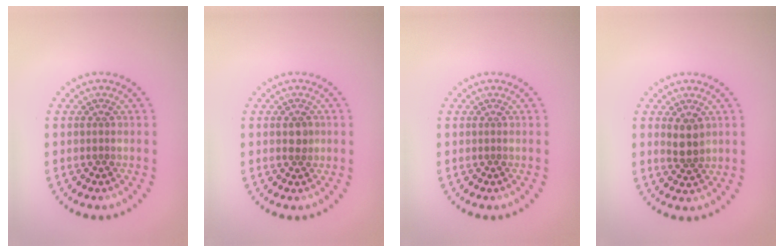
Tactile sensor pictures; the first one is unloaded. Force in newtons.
{"total": 1.3, "press": 1.3, "slide": 0.2}
{"total": 0.0}
{"total": 2.3, "press": 2.1, "slide": 0.8}